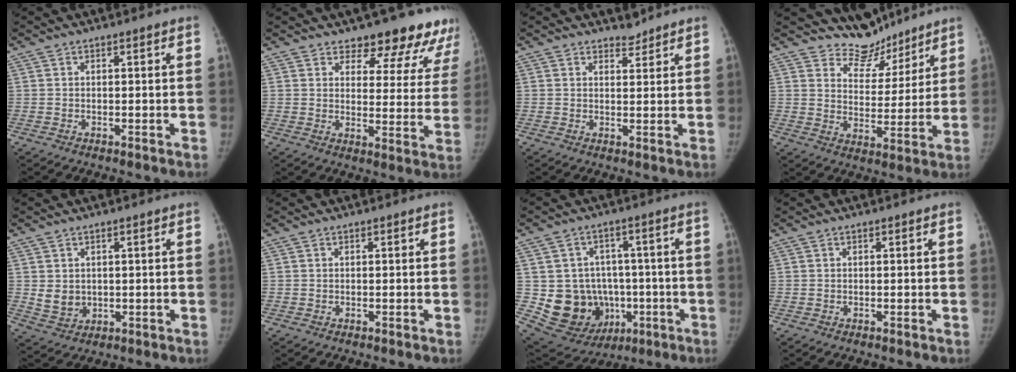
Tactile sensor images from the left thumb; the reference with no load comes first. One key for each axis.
{"total": 15.2, "fx": 13.3, "fy": 6.0, "fz": 4.3, "tx": 0.013, "ty": -0.088, "tz": 0.142}
{"total": 2.2, "fx": 2.0, "fy": 1.0, "fz": 0.0, "tx": 0.015, "ty": -0.017, "tz": 0.028}
{"total": 9.1, "fx": 8.2, "fy": 4.0, "fz": 0.2, "tx": 0.031, "ty": -0.071, "tz": 0.138}
{"total": 4.3, "fx": 0.7, "fy": 3.6, "fz": 2.1, "tx": -0.025, "ty": -0.012, "tz": 0.026}
{"total": 0.0}
{"total": 16.7, "fx": -2.5, "fy": 14.4, "fz": 8.1, "tx": -0.102, "ty": 0.022, "tz": -0.006}
{"total": 0.0}